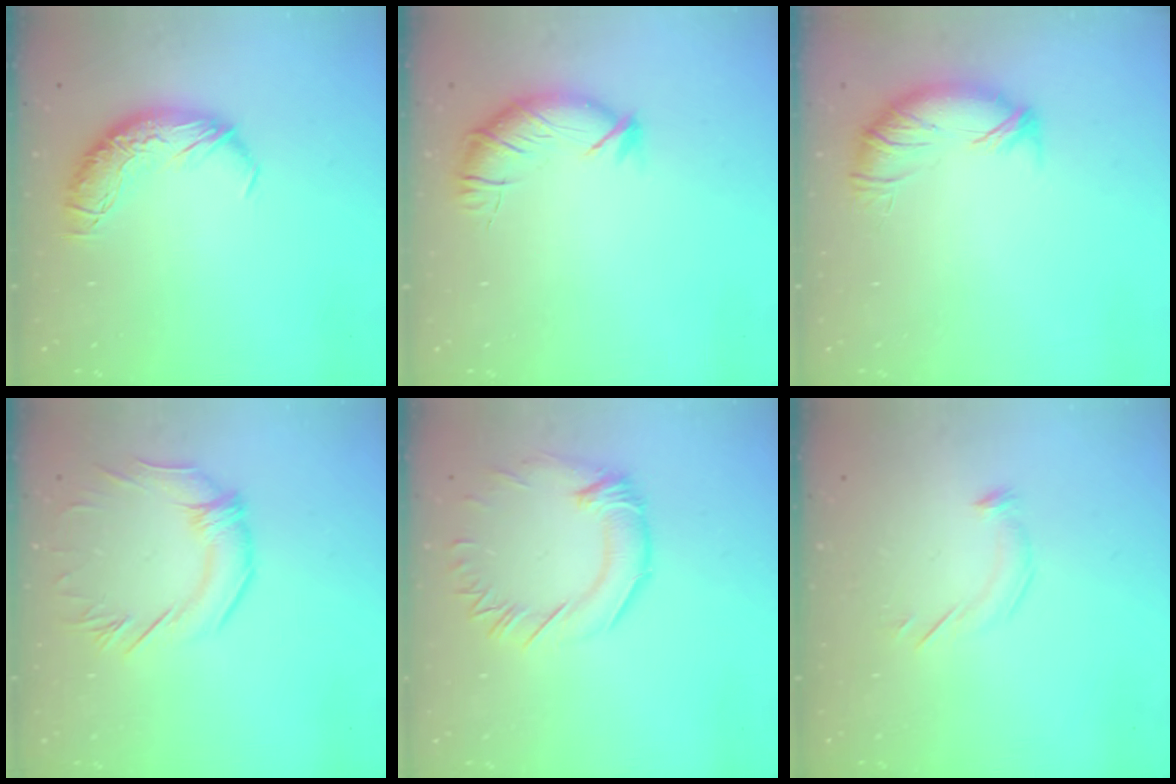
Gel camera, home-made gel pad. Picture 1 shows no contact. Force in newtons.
{"total": 3.5, "press": 3.4, "slide": 0.9}
{"total": 3.9, "press": 3.5, "slide": 1.9}
{"total": 1.1, "press": 0.5, "slide": 1.0}
{"total": 1.3, "press": 0.4, "slide": 1.3}
{"total": 5.1, "press": 5.0, "slide": 0.6}